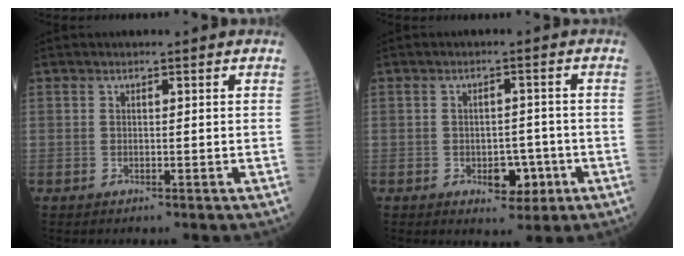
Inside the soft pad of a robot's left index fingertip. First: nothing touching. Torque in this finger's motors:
{"motor_torque": [0.00, 0.12, 0.07, 0.02]}